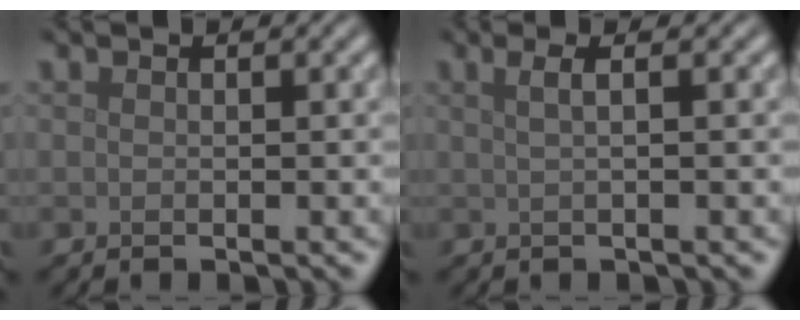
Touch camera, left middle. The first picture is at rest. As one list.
[{"total": 2.5, "force": [0.9, 1.1, 2.1], "torque": [-0.021, 0.003, -0.006]}]